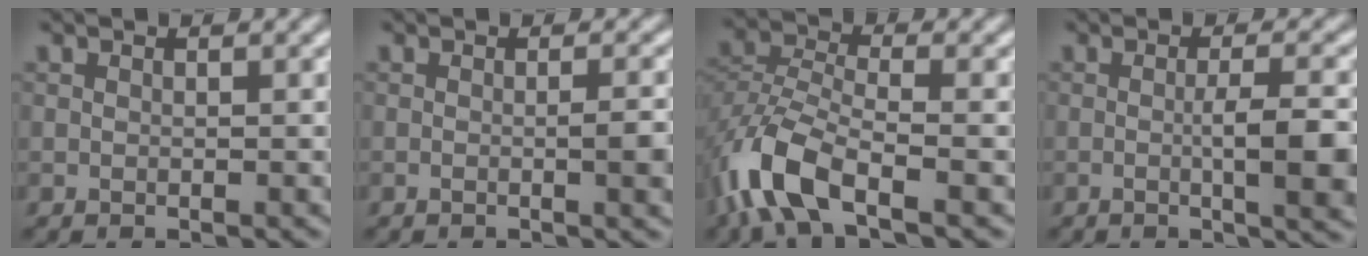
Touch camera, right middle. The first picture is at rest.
{"total": 2.4, "force": [-0.4, 0.4, 2.4], "torque": [-0.031, 0.001, -0.009]}
{"total": 7.1, "force": [-4.1, 2.9, 5.0], "torque": [-0.106, -0.003, -0.094]}
{"total": 5.2, "force": [-0.8, 1.1, 5.1], "torque": [-0.077, -0.002, -0.009]}